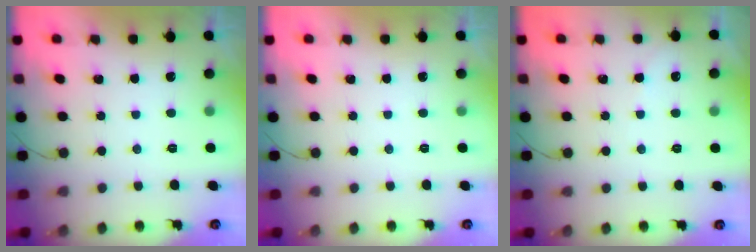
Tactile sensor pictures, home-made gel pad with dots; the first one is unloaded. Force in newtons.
{"total": 0.0}
{"total": 1.3, "press": 1.3, "slide": 0.2}